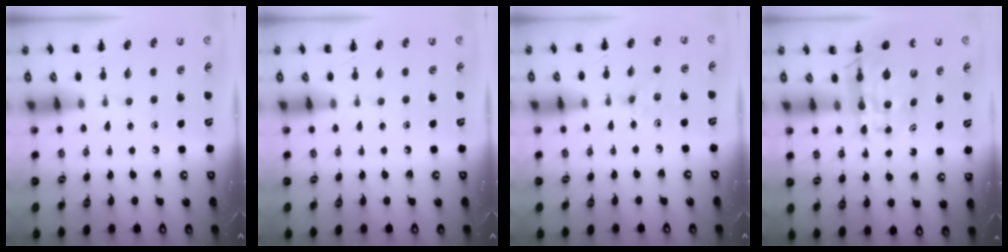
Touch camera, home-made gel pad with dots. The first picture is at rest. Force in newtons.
{"total": 0.0}
{"total": 2.0, "press": 1.9, "slide": 0.7}
{"total": 12.4, "press": 11.8, "slide": 3.7}